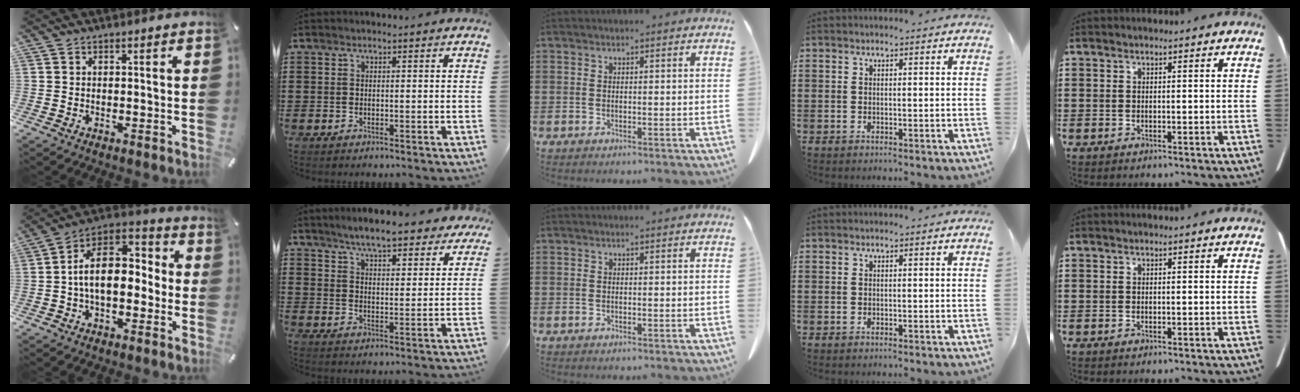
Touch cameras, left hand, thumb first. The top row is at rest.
{"thumb": {"total": 13.3, "force": [-1.6, 8.5, 10.1], "torque": [-0.183, 0.012, -0.031]}, "index": {"total": 6.2, "force": [5.9, 0.4, 2.1], "torque": [-0.055, -0.026, 0.102]}}